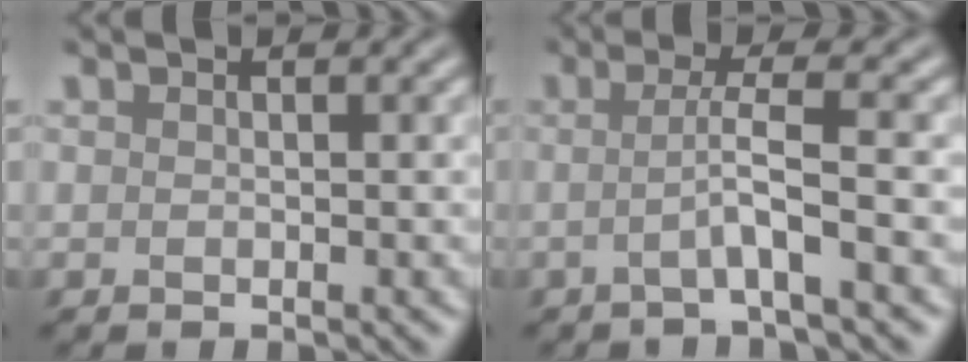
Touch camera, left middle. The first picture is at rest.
{"total": 3.3, "force": [-0.7, 0.4, 3.2], "torque": [-0.054, 0.000, -0.024]}